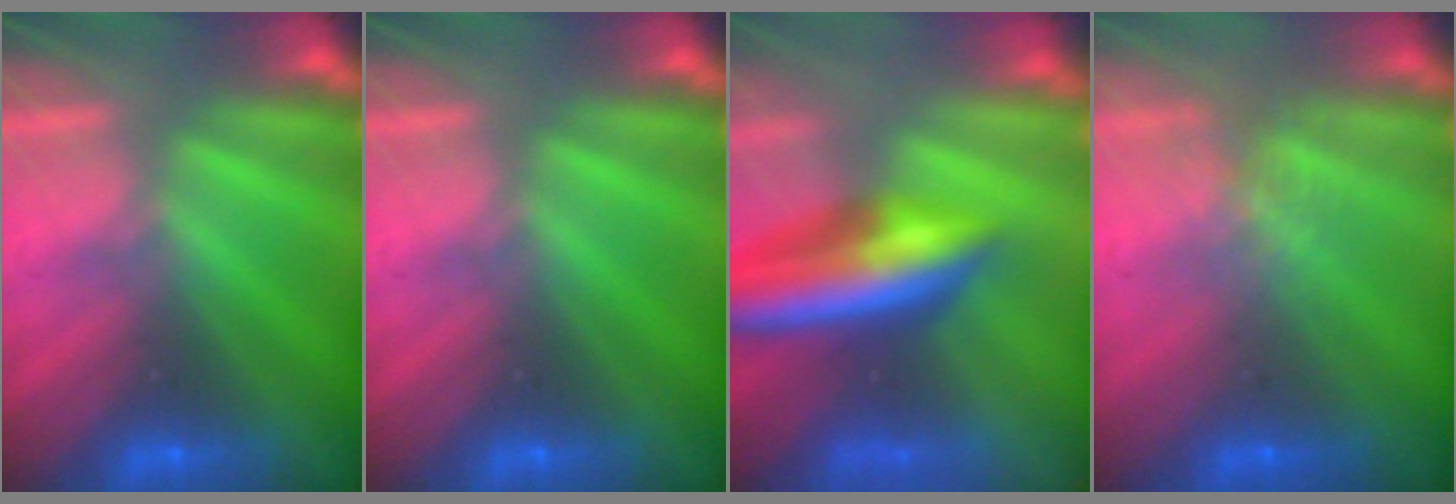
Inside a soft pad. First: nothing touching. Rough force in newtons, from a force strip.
{"total": 0.0}
{"total": 10.8}
{"total": 1.2}